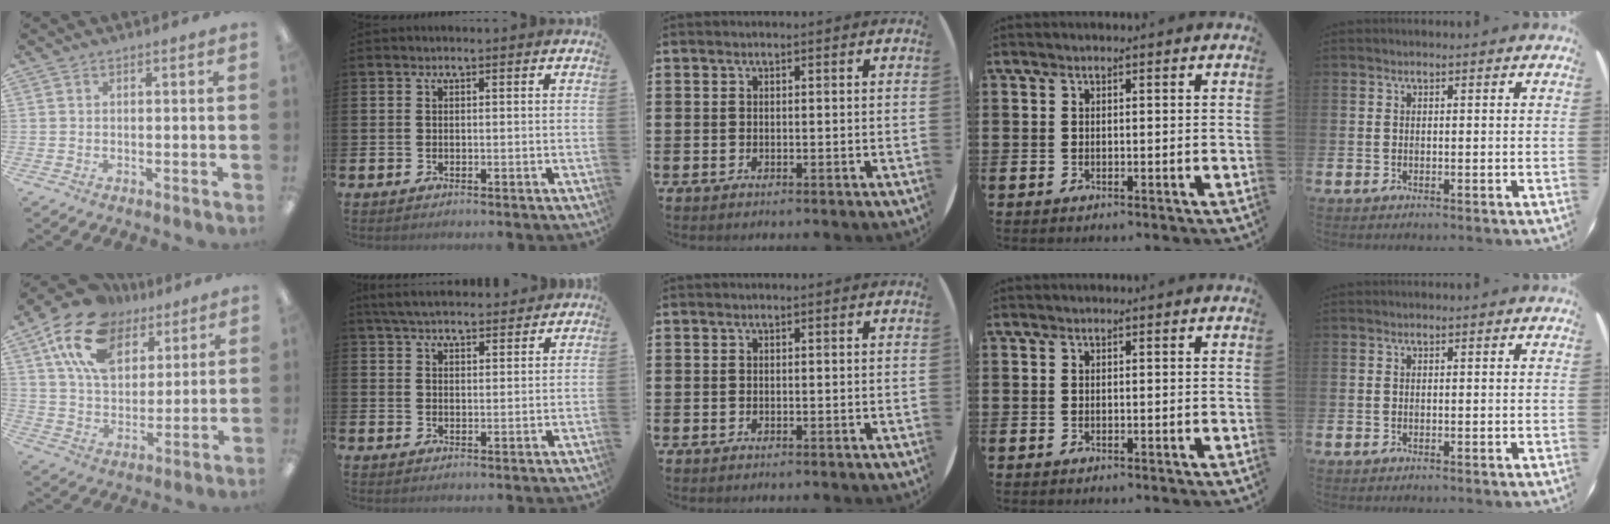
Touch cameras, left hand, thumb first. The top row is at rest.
{"thumb": {"total": 17.2, "force": [9.9, 10.8, 9.1], "torque": [-0.176, -0.028, 0.186]}, "index": {"total": 5.2, "force": [5.0, 1.0, 1.0], "torque": [-0.028, -0.021, 0.091]}}